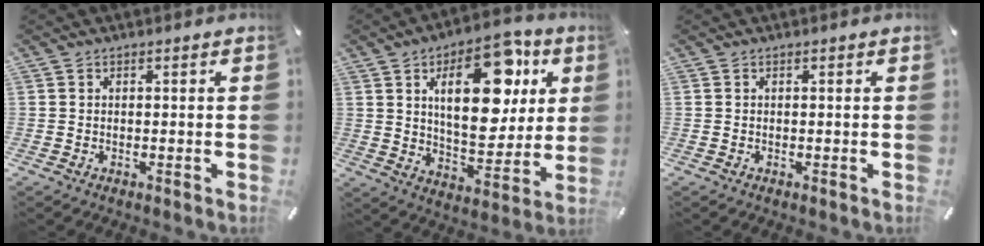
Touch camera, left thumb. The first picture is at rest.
{"total": 21.3, "force": [8.1, 11.3, 16.0], "torque": [-0.235, -0.030, 0.126]}
{"total": 0.0}